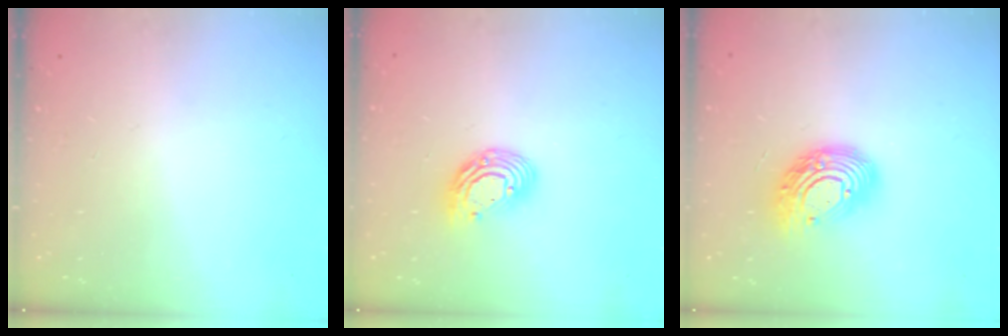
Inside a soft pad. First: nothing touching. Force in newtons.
{"total": 10.3, "press": 10.3, "slide": 1.1}
{"total": 14.3, "press": 14.2, "slide": 1.3}